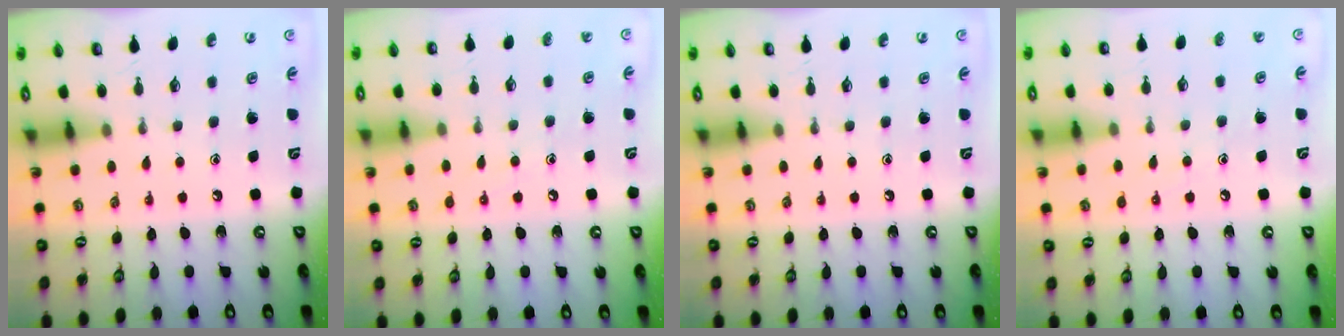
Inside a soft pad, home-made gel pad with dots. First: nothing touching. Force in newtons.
{"total": 6.5, "press": 6.5, "slide": 0.7}
{"total": 0.0}
{"total": 6.5, "press": 6.5, "slide": 0.7}